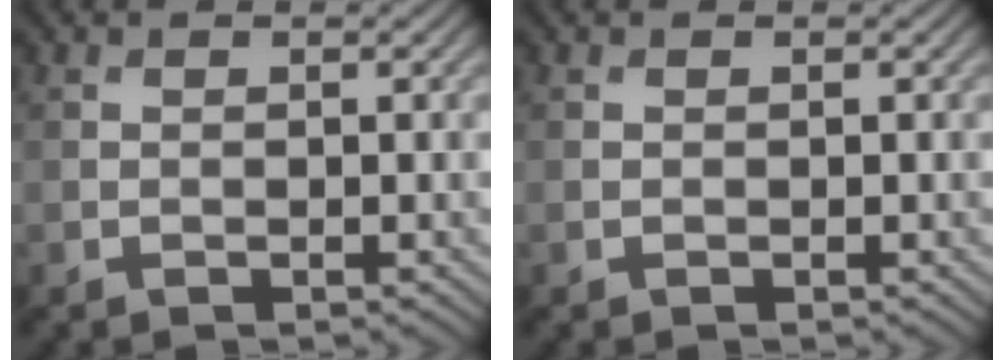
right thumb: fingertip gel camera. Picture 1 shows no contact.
{"total": 0.0}